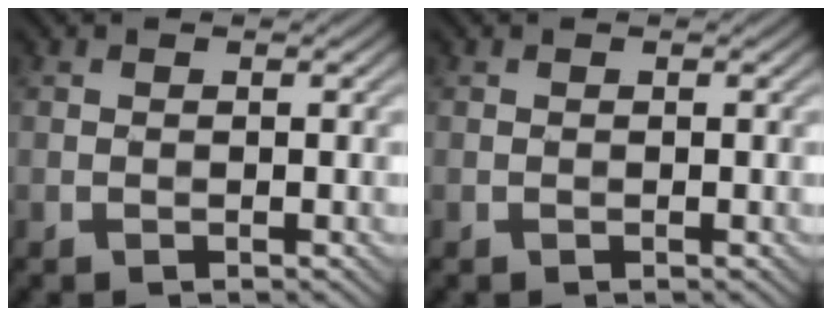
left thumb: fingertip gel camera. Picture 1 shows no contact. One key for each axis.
{"total": 0.0}